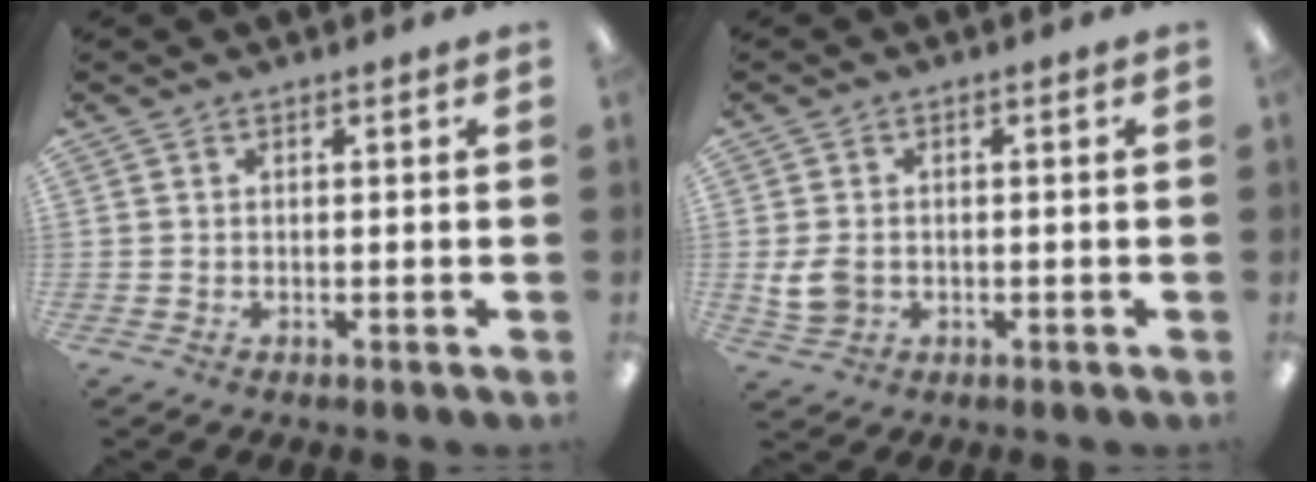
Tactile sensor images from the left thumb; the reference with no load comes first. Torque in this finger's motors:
{"motor_torque": [-0.20, 0.35, 0.16, -0.15, 0.03]}